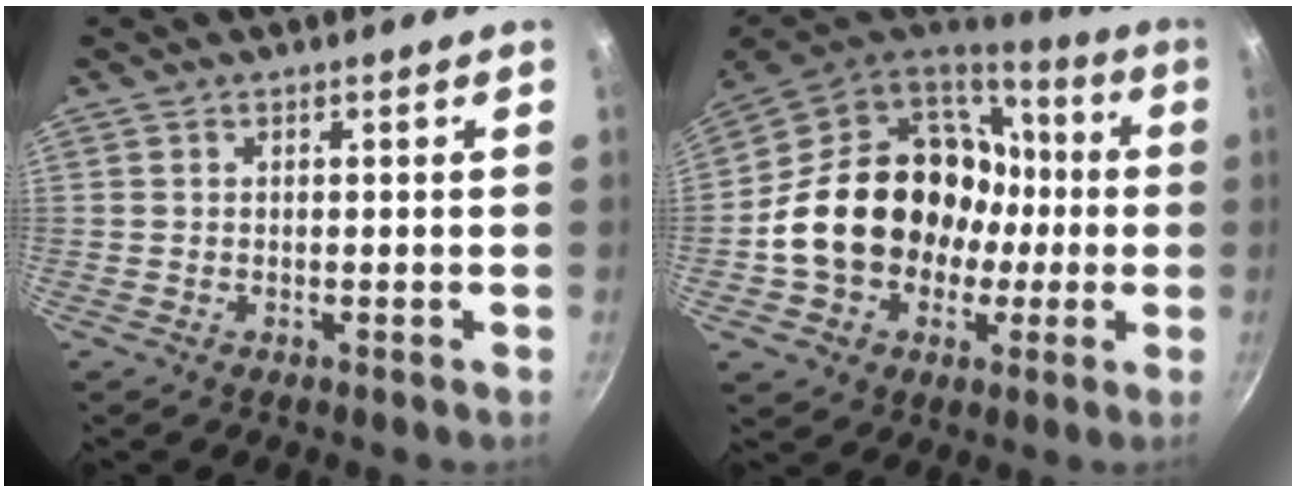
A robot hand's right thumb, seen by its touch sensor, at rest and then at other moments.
{"total": 23.9, "force": [-0.8, 19.3, 14.0], "torque": [-0.224, 0.054, 0.006]}